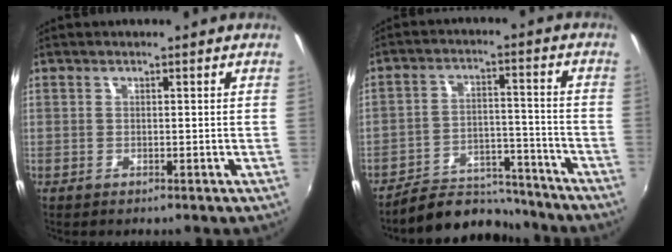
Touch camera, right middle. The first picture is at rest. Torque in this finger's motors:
{"motor_torque": [0.99, -0.97, 0.27, 0.07]}